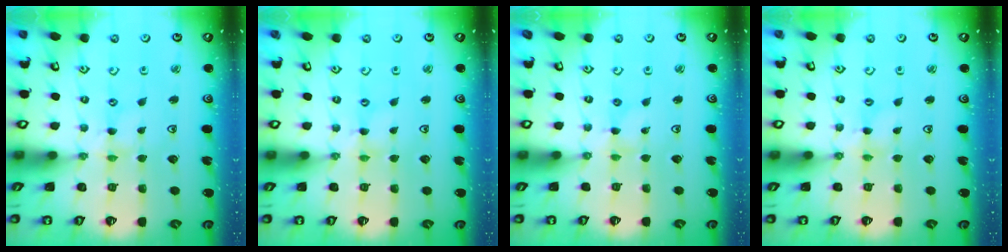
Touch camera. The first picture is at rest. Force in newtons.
{"total": 0.9, "press": 0.8, "slide": 0.2}
{"total": 0.0}
{"total": 0.6, "press": 0.6, "slide": 0.2}